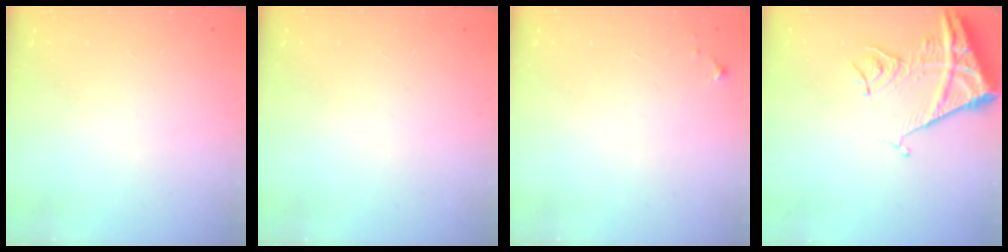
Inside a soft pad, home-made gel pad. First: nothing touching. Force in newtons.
{"total": 0.0}
{"total": 4.3, "press": 4.3, "slide": 0.7}
{"total": 12.8, "press": 12.7, "slide": 1.6}